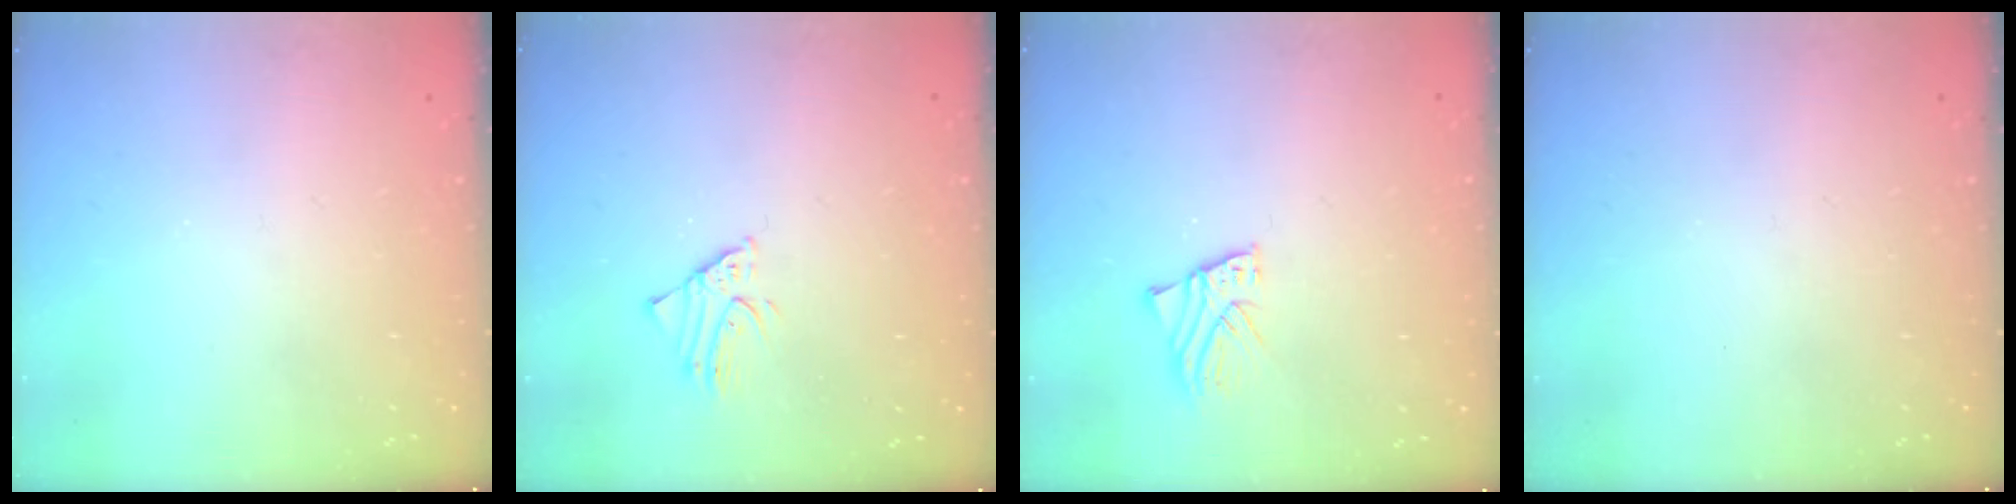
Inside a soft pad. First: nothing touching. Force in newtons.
{"total": 1.7, "press": 1.7, "slide": 0.1}
{"total": 2.2, "press": 2.2, "slide": 0.1}
{"total": 0.0}